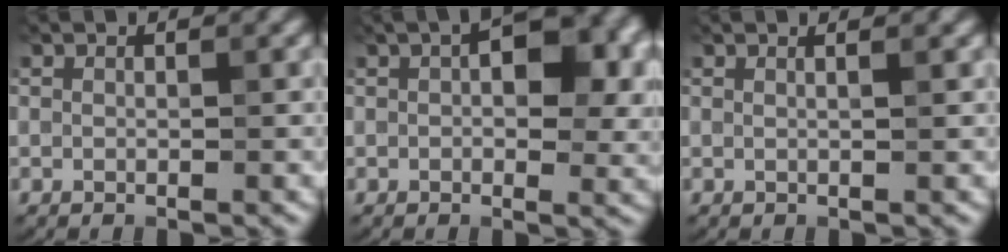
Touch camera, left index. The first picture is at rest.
{"total": 8.1, "force": [2.3, 4.4, 6.4], "torque": [-0.077, 0.014, 0.023]}
{"total": 2.2, "force": [1.2, 1.1, 1.5], "torque": [0.001, 0.004, -0.014]}